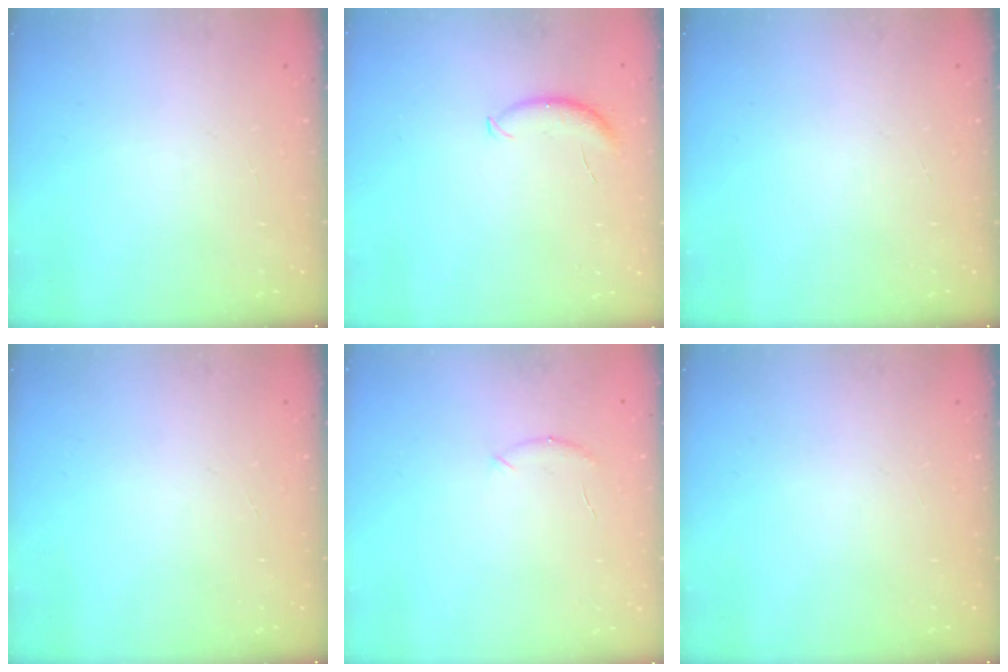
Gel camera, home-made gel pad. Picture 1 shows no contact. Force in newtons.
{"total": 6.9, "press": 6.9, "slide": 0.5}
{"total": 0.0}
{"total": 0.0}
{"total": 5.7, "press": 5.6, "slide": 1.0}
{"total": 0.0}